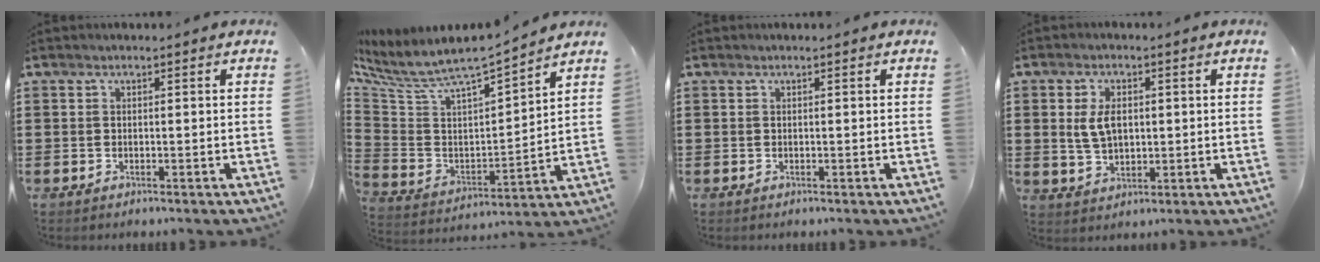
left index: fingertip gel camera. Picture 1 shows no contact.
{"total": 5.8, "force": [5.2, 1.2, 2.4], "torque": [-0.077, -0.050, 0.079]}
{"total": 0.0}
{"total": 4.7, "force": [0.9, 2.7, 3.7], "torque": [-0.078, 0.004, 0.011]}